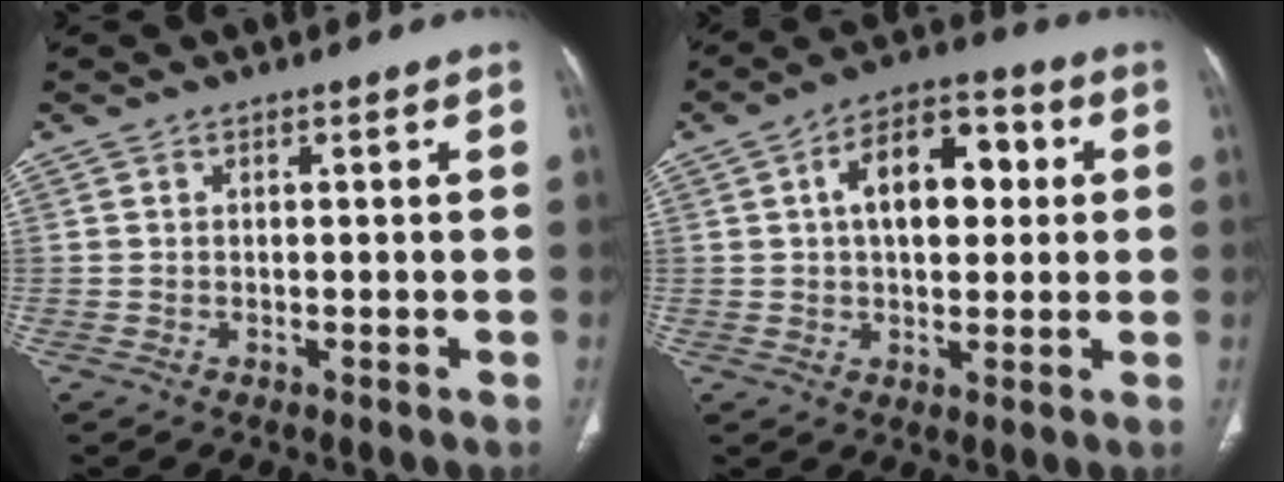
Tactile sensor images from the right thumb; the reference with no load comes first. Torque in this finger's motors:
{"motor_torque": [0.47, 2.50, 1.32, 0.12, 0.09]}